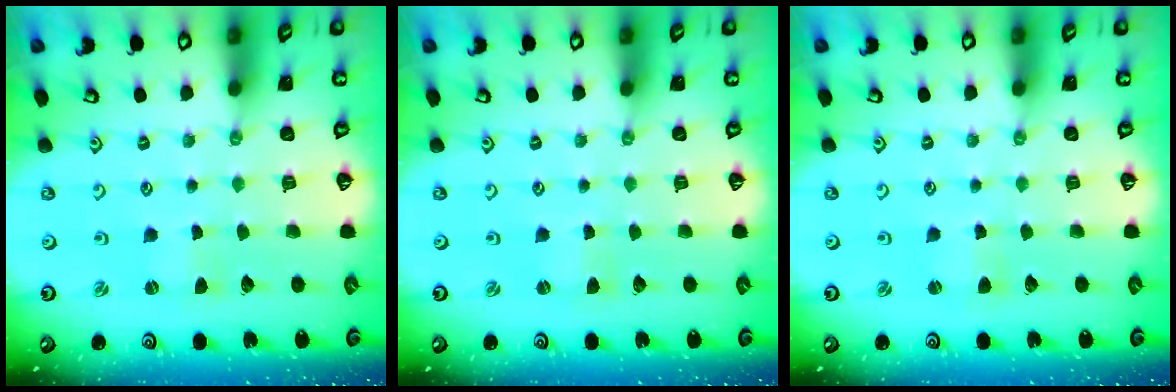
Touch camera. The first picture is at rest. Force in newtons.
{"total": 0.0}
{"total": 2.6, "press": 2.5, "slide": 0.4}